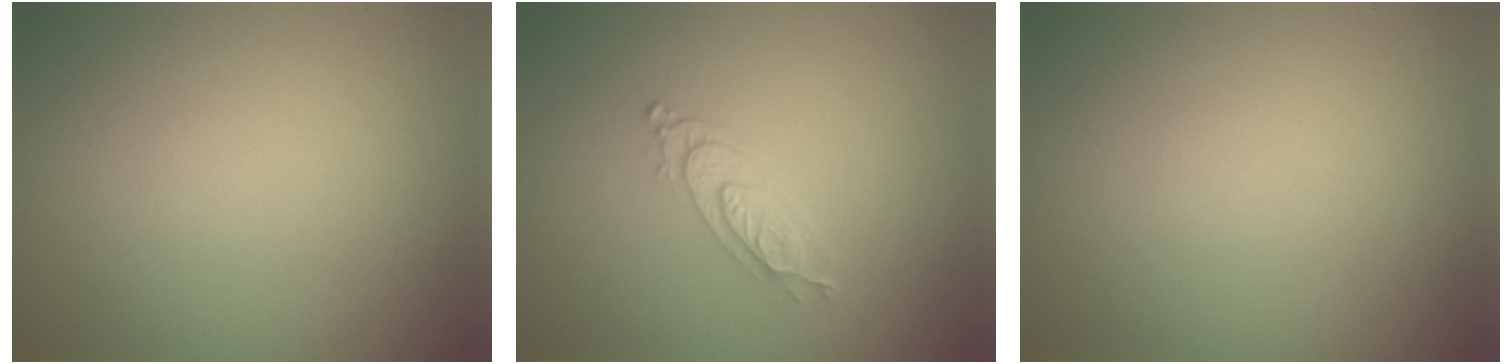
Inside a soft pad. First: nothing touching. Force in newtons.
{"total": 2.7, "press": 2.1, "slide": 1.7}
{"total": 0.0}